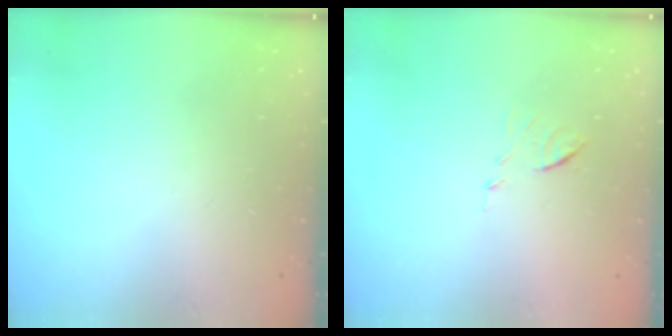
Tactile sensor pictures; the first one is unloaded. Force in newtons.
{"total": 6.2, "press": 6.2, "slide": 0.2}